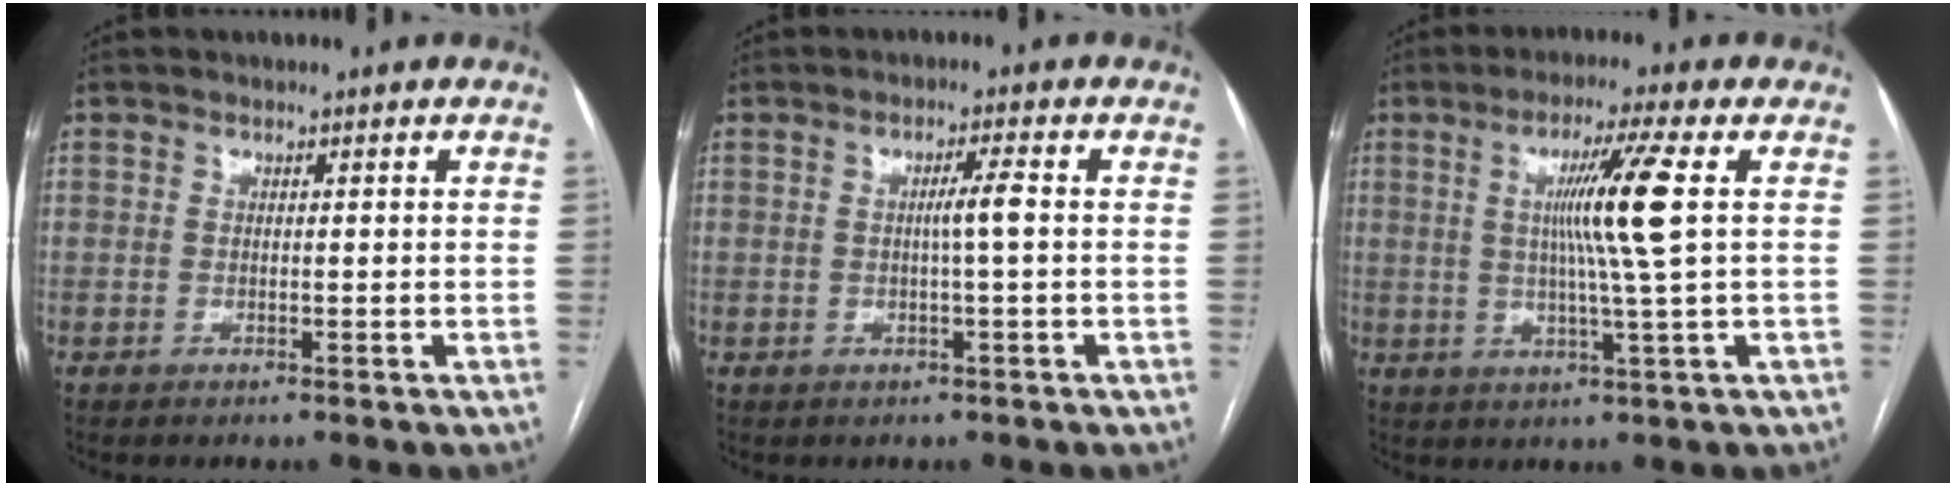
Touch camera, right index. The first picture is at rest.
{"total": 2.8, "force": [-0.1, -0.3, 2.8], "torque": [-0.047, 0.002, -0.001]}
{"total": 9.0, "force": [1.6, -1.8, 8.7], "torque": [-0.155, 0.000, 0.035]}